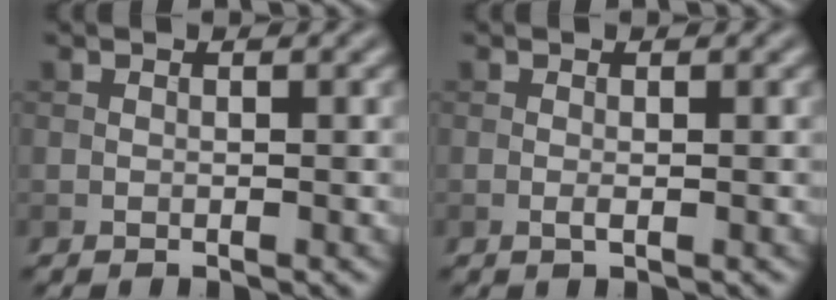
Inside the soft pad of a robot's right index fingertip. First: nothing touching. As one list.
[{"total": 0.7, "force": [-0.2, 0.1, 0.7], "torque": [-0.015, -0.002, -0.004]}]